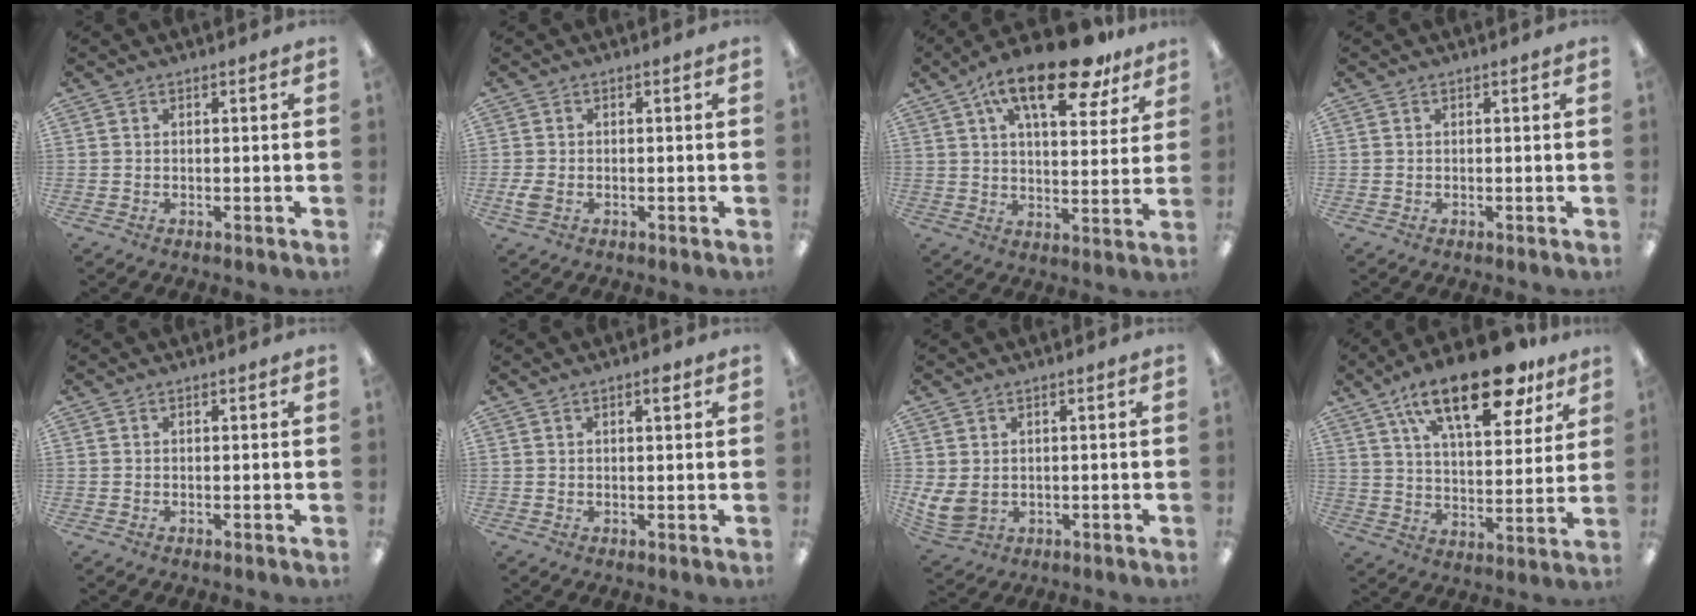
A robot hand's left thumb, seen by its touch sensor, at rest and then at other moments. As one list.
[{"total": 3.1, "force": [-0.9, 1.9, 2.3], "torque": [-0.058, -0.002, -0.020]}, {"total": 19.3, "force": [11.8, 7.7, 13.3], "torque": [-0.207, -0.048, 0.189]}, {"total": 0.0}, {"total": 0.0}, {"total": 2.2, "force": [1.2, 0.7, 1.7], "torque": [-0.020, -0.004, 0.016]}, {"total": 5.3, "force": [0.7, 3.9, 3.6], "torque": [-0.089, -0.004, 0.014]}, {"total": 21.8, "force": [13.5, 8.9, 14.6], "torque": [-0.226, -0.061, 0.222]}]